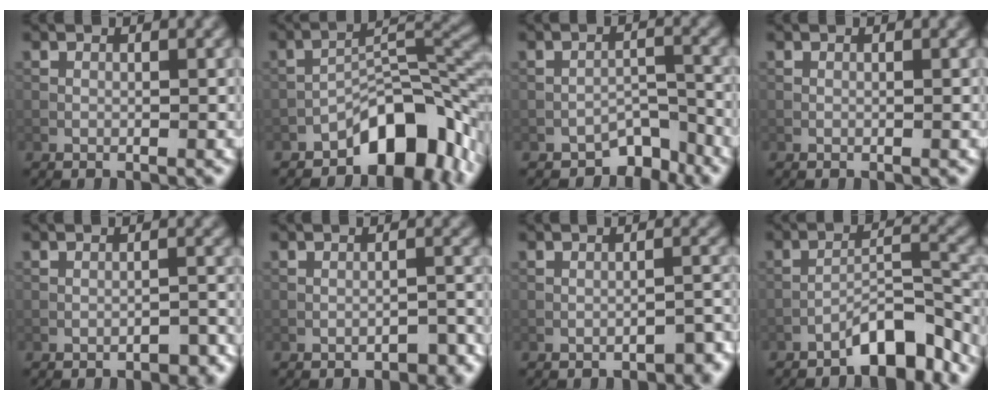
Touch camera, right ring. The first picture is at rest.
{"total": 7.9, "force": [-4.8, 3.4, 5.2], "torque": [-0.060, 0.018, -0.082]}
{"total": 3.6, "force": [-3.0, 1.6, 1.2], "torque": [-0.009, 0.005, -0.047]}
{"total": 0.0}
{"total": 1.6, "force": [-1.3, 0.5, 0.8], "torque": [-0.008, 0.008, -0.017]}
{"total": 1.7, "force": [-1.4, 0.6, 0.8], "torque": [-0.009, 0.008, -0.018]}
{"total": 2.1, "force": [-1.7, 0.5, 1.0], "torque": [-0.008, 0.010, -0.023]}
{"total": 5.2, "force": [-4.1, 1.2, 3.0], "torque": [-0.042, 0.015, -0.071]}